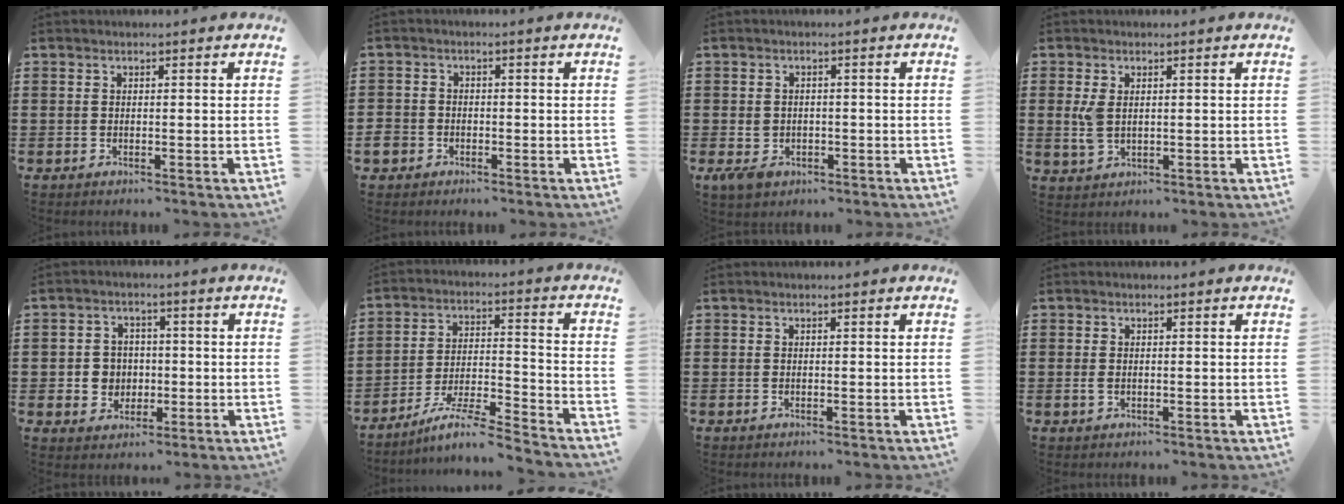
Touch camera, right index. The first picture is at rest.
{"total": 2.6, "force": [-1.5, 2.0, 0.7], "torque": [-0.034, -0.005, -0.035]}
{"total": 2.3, "force": [-1.1, 1.8, 0.8], "torque": [-0.028, -0.003, -0.026]}
{"total": 3.5, "force": [0.4, 2.0, 2.8], "torque": [-0.073, 0.001, 0.002]}
{"total": 4.0, "force": [-0.5, 3.8, 1.2], "torque": [-0.039, 0.009, -0.013]}
{"total": 7.9, "force": [-6.9, -0.1, 3.7], "torque": [-0.067, -0.002, -0.135]}
{"total": 0.0}
{"total": 1.0, "force": [-0.2, 0.6, 0.8], "torque": [-0.024, -0.001, -0.006]}